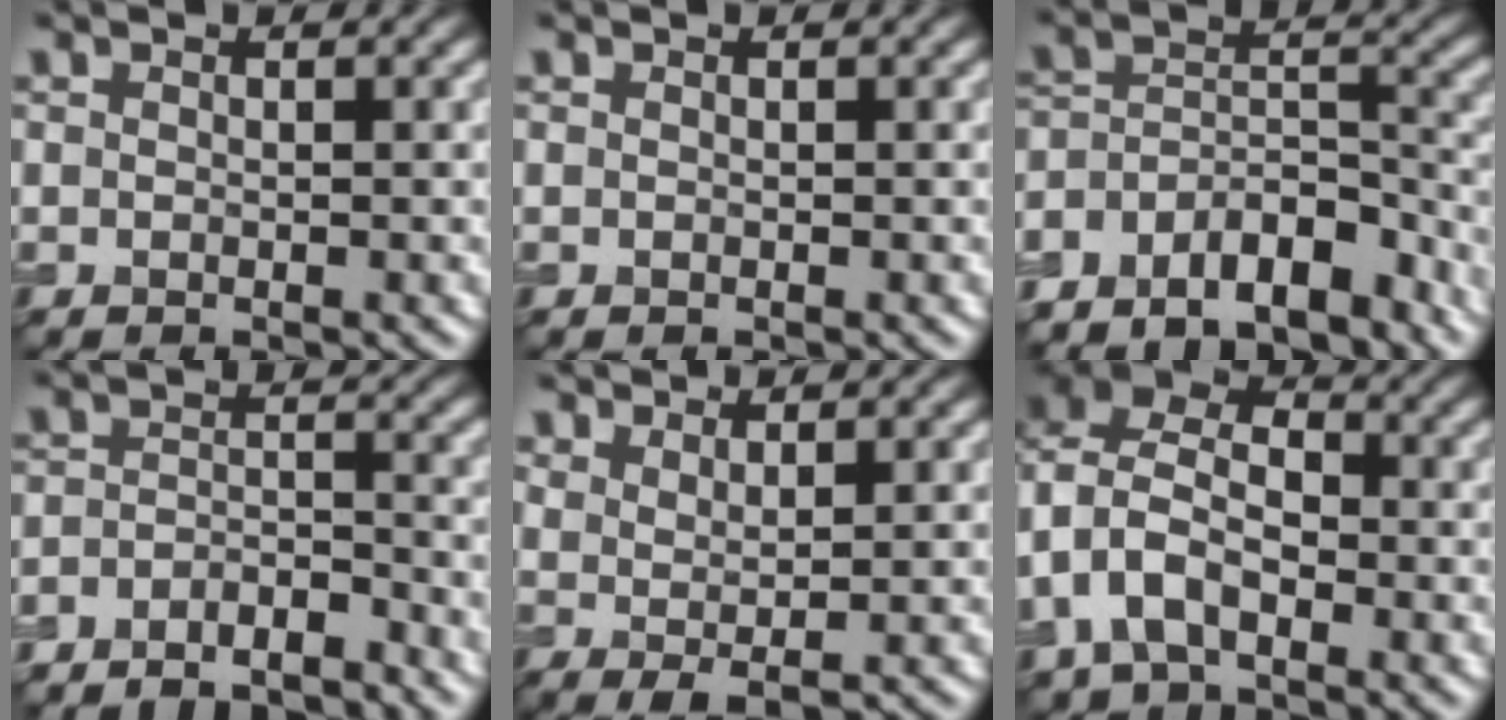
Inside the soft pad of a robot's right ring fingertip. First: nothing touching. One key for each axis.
{"total": 0.0}
{"total": 8.8, "fx": -6.9, "fy": 3.5, "fz": 4.0, "tx": -0.069, "ty": 0.005, "tz": -0.120}
{"total": 4.5, "fx": -4.2, "fy": 0.9, "fz": 1.3, "tx": -0.026, "ty": -0.007, "tz": -0.076}
{"total": 2.3, "fx": 1.3, "fy": 0.6, "fz": 1.8, "tx": -0.030, "ty": -0.008, "tz": 0.026}
{"total": 8.8, "fx": -1.7, "fy": 6.2, "fz": 6.1, "tx": -0.136, "ty": 0.007, "tz": -0.048}